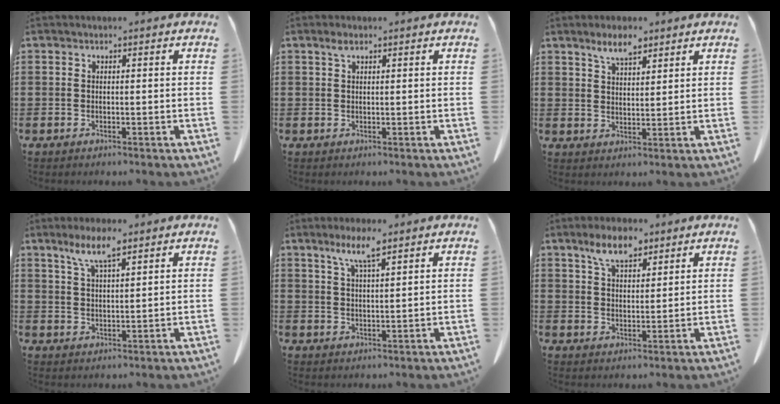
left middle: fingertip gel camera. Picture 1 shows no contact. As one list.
[{"total": 1.4, "force": [0.8, 0.6, 1.0], "torque": [-0.024, 0.001, 0.015]}, {"total": 4.8, "force": [3.5, 1.5, 2.9], "torque": [-0.056, -0.003, 0.062]}, {"total": 6.3, "force": [4.1, 1.4, 4.7], "torque": [-0.101, 0.000, 0.072]}, {"total": 5.7, "force": [3.8, 0.9, 4.2], "torque": [-0.093, 0.001, 0.065]}, {"total": 6.8, "force": [4.8, 2.8, 4.0], "torque": [-0.083, -0.003, 0.086]}]